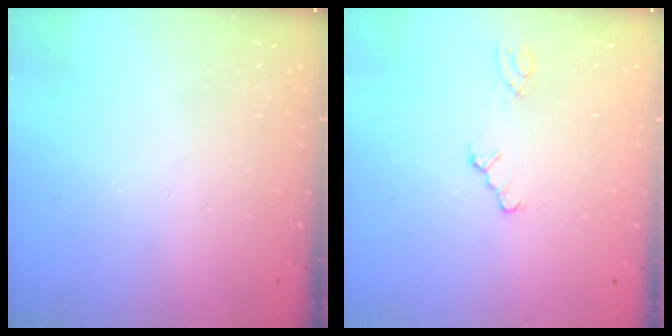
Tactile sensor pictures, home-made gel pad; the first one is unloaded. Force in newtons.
{"total": 0.0}